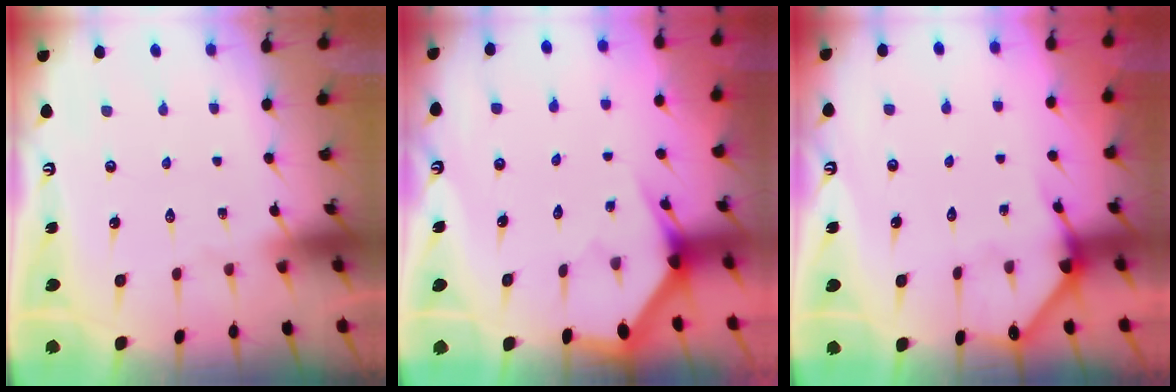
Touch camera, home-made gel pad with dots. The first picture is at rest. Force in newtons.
{"total": 2.9, "press": 2.9, "slide": 0.1}
{"total": 3.4, "press": 3.4, "slide": 0.2}